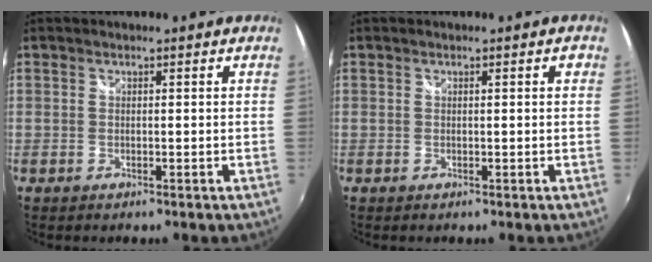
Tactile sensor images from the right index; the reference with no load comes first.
{"total": 1.4, "force": [0.4, 0.1, 1.3], "torque": [-0.017, 0.005, 0.005]}